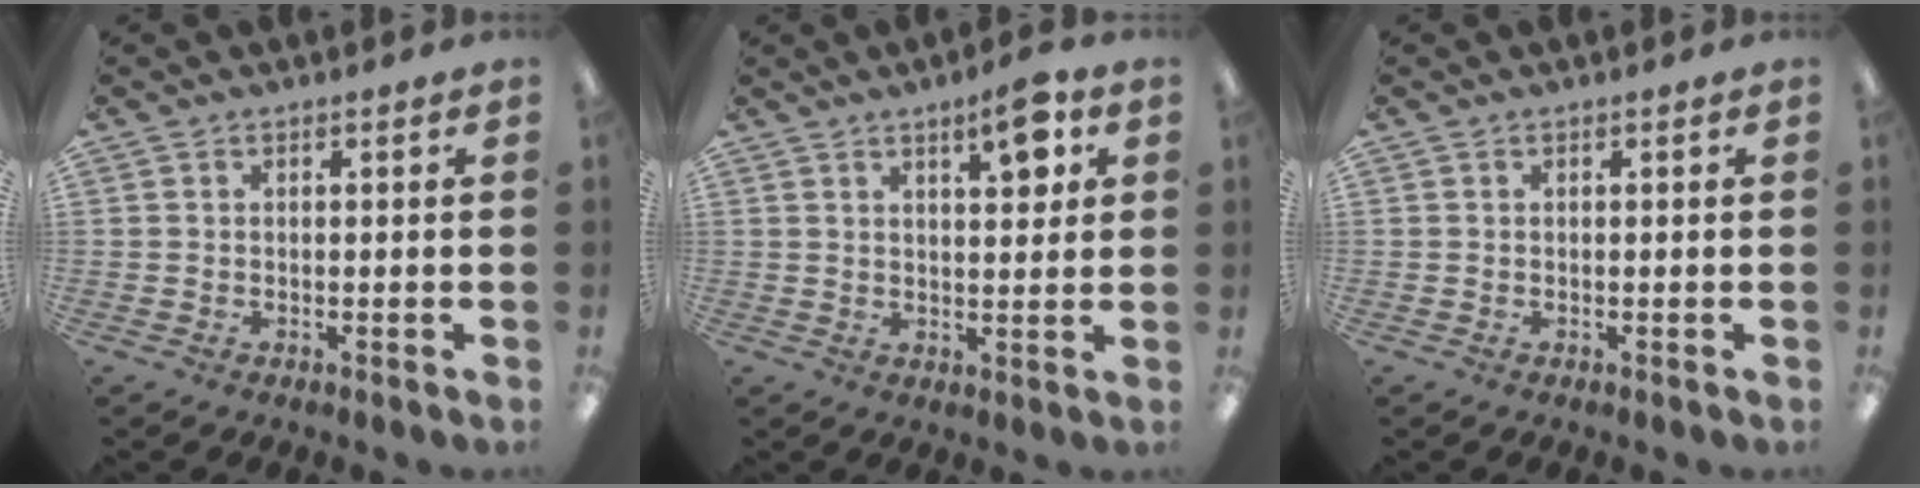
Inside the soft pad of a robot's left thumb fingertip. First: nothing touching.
{"total": 7.8, "force": [4.2, 2.4, 6.1], "torque": [-0.080, -0.017, 0.062]}
{"total": 0.0}